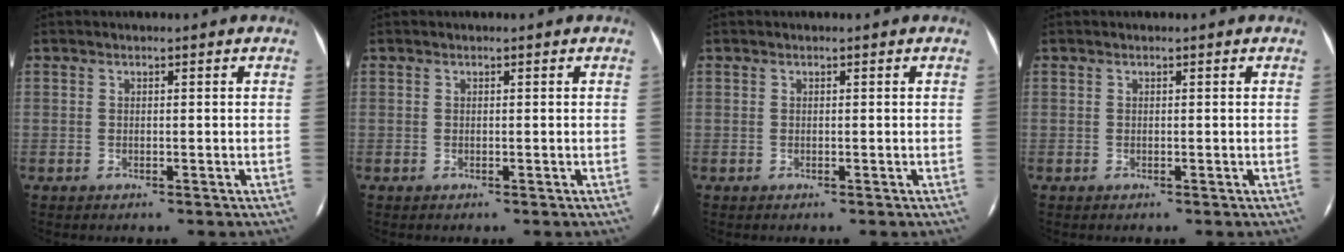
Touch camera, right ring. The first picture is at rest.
{"total": 0.0}
{"total": 0.0}
{"total": 0.0}